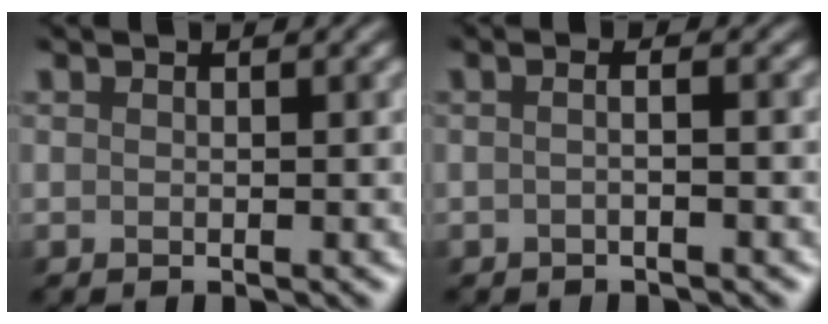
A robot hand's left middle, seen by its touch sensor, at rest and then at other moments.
{"total": 1.3, "force": [-0.3, 0.4, 1.2], "torque": [0.000, -0.003, -0.021]}